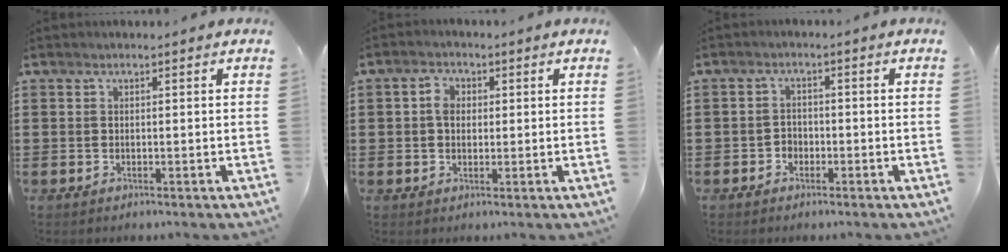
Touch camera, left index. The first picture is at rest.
{"total": 2.9, "force": [0.4, 2.2, 1.8], "torque": [-0.042, 0.012, 0.006]}
{"total": 1.8, "force": [-1.3, 1.2, 0.1], "torque": [-0.010, 0.003, -0.030]}